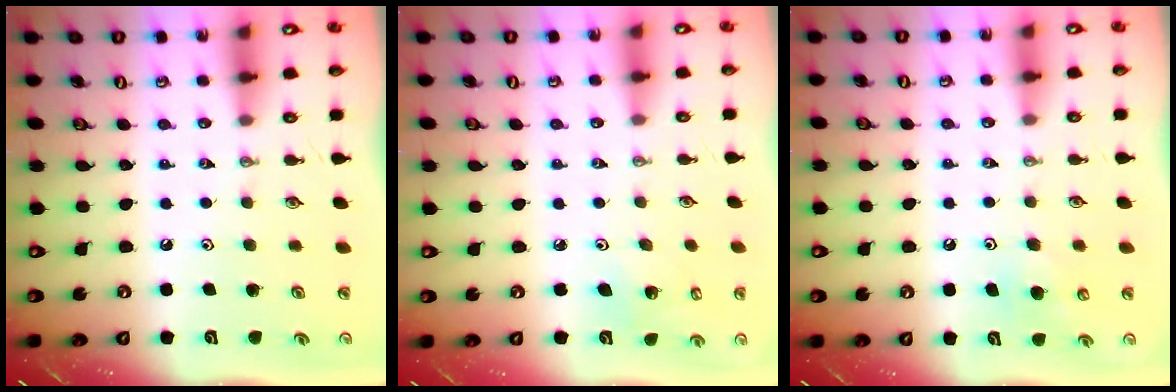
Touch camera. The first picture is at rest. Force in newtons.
{"total": 5.1, "press": 4.8, "slide": 1.5}
{"total": 8.2, "press": 8.1, "slide": 1.1}